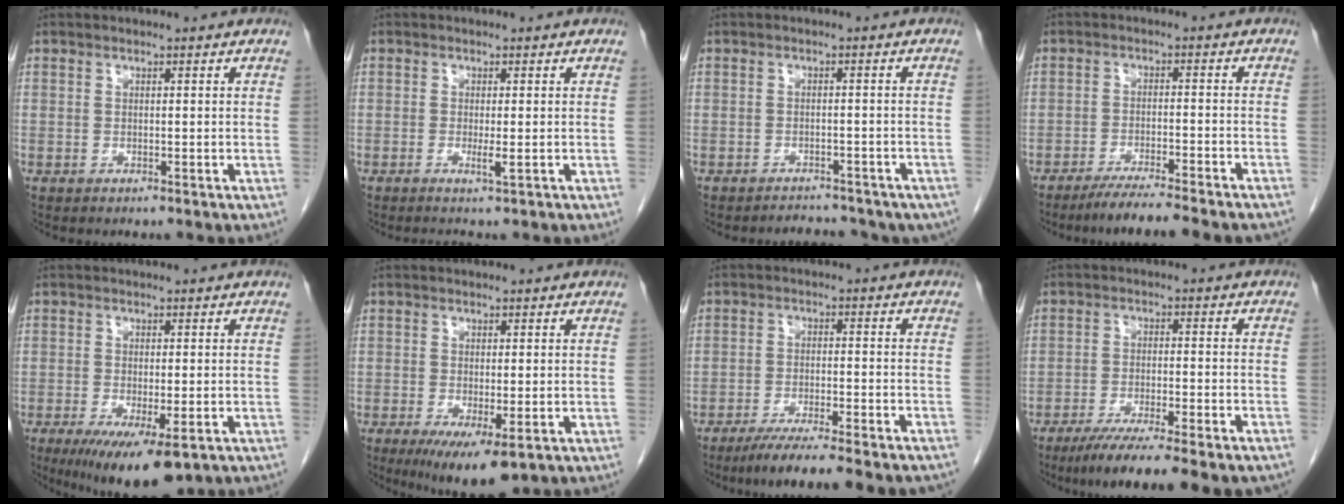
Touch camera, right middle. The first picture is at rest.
{"total": 1.3, "force": [-0.5, -0.2, 1.2], "torque": [-0.026, -0.005, -0.010]}
{"total": 9.5, "force": [-8.2, 3.8, 2.8], "torque": [-0.037, 0.011, -0.086]}
{"total": 11.4, "force": [-9.9, -0.1, 5.8], "torque": [-0.066, -0.022, -0.148]}
{"total": 9.5, "force": [-5.7, 2.4, 7.3], "torque": [-0.113, -0.025, -0.087]}
{"total": 7.4, "force": [-3.8, 1.9, 6.1], "torque": [-0.090, -0.022, -0.053]}
{"total": 13.0, "force": [-11.0, 0.0, 6.8], "torque": [-0.084, -0.026, -0.167]}
{"total": 12.3, "force": [-9.9, 0.2, 7.4], "torque": [-0.107, -0.031, -0.152]}